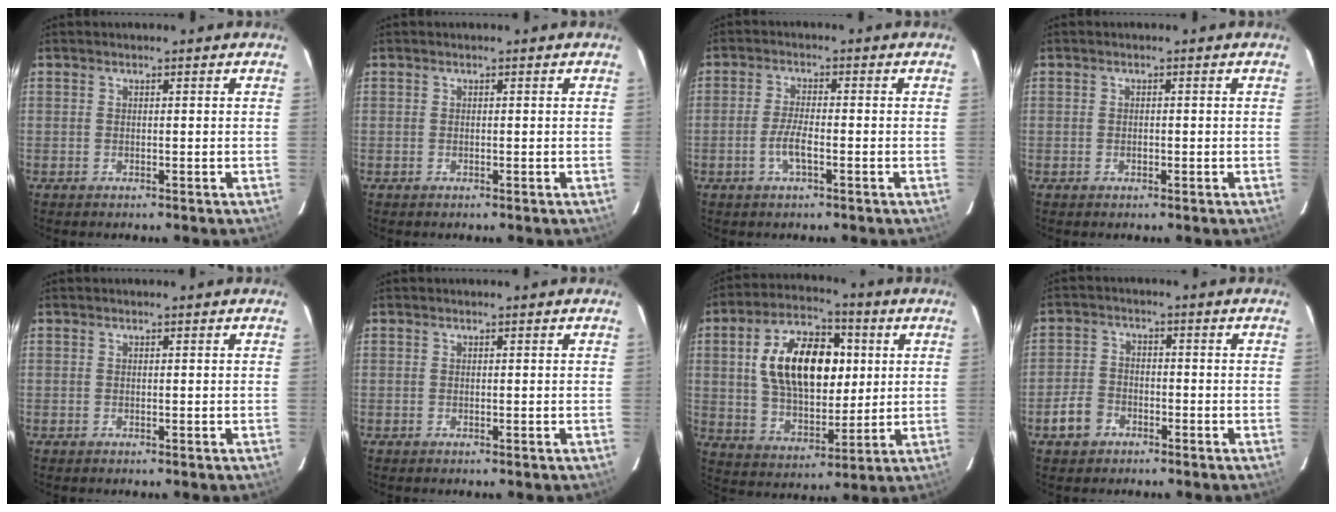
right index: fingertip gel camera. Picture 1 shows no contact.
{"total": 0.0}
{"total": 4.2, "force": [-1.8, 0.9, 3.7], "torque": [-0.080, -0.001, -0.035]}
{"total": 1.0, "force": [-0.3, 0.8, 0.5], "torque": [-0.008, 0.002, -0.006]}
{"total": 0.0}
{"total": 0.0}
{"total": 17.6, "force": [3.4, 9.9, 14.1], "torque": [-0.252, 0.027, 0.065]}
{"total": 5.4, "force": [-3.1, 3.9, 2.0], "torque": [-0.055, 0.014, -0.052]}